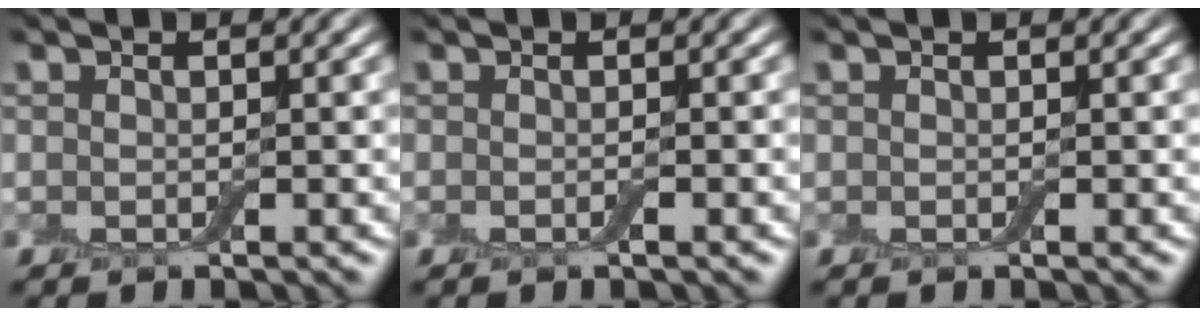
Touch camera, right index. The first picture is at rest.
{"total": 0.8, "force": [-0.3, 0.1, 0.7], "torque": [-0.012, -0.003, -0.007]}
{"total": 0.0}